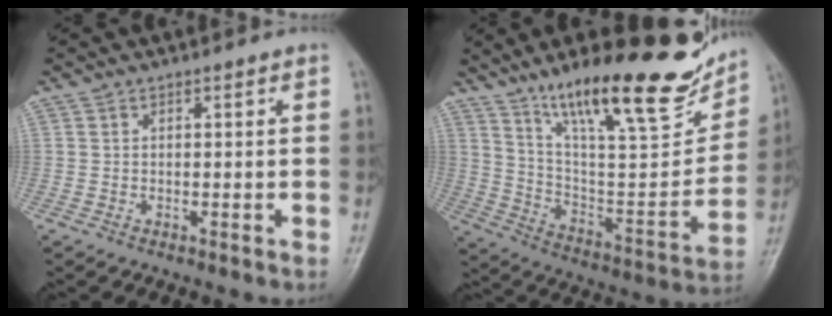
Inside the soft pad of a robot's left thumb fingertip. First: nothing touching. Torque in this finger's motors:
{"motor_torque": [0.22, 0.23, 1.47, -1.30, 0.27]}